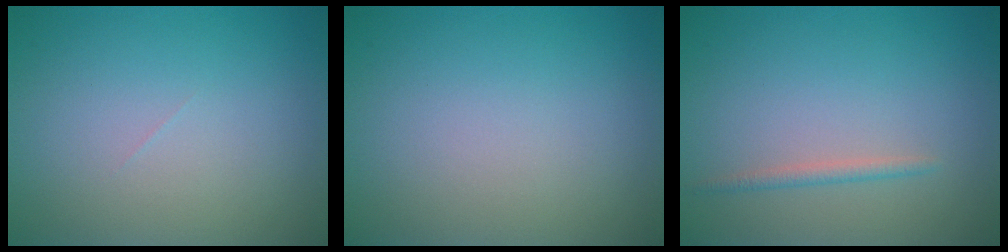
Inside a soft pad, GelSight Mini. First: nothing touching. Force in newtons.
{"total": 0.0}
{"total": 1.1, "press": 1.1, "slide": 0.0}